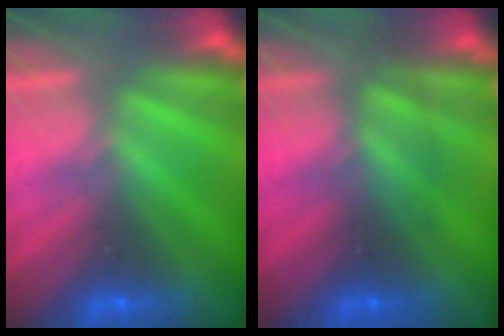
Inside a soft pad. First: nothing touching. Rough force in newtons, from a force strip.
{"total": 2.4}